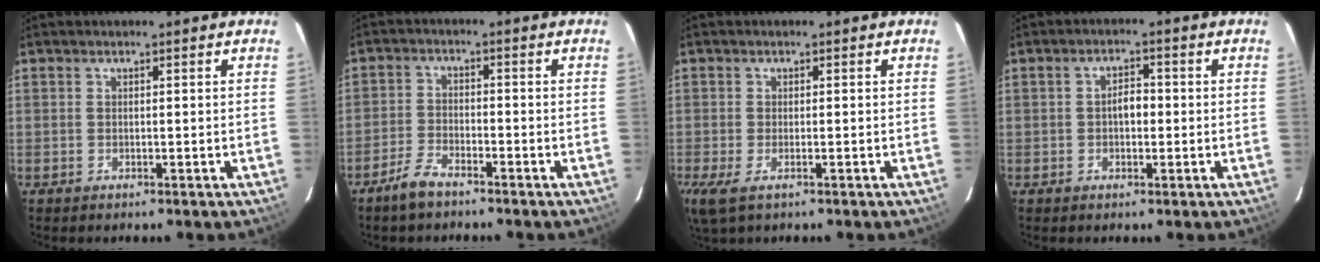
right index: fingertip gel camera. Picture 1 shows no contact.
{"total": 4.6, "force": [-4.0, 1.2, 1.8], "torque": [-0.058, 0.001, -0.080]}
{"total": 5.0, "force": [-2.9, 1.2, 3.9], "torque": [-0.085, -0.023, -0.047]}
{"total": 2.4, "force": [-0.3, 1.6, 1.8], "torque": [-0.031, 0.010, -0.006]}